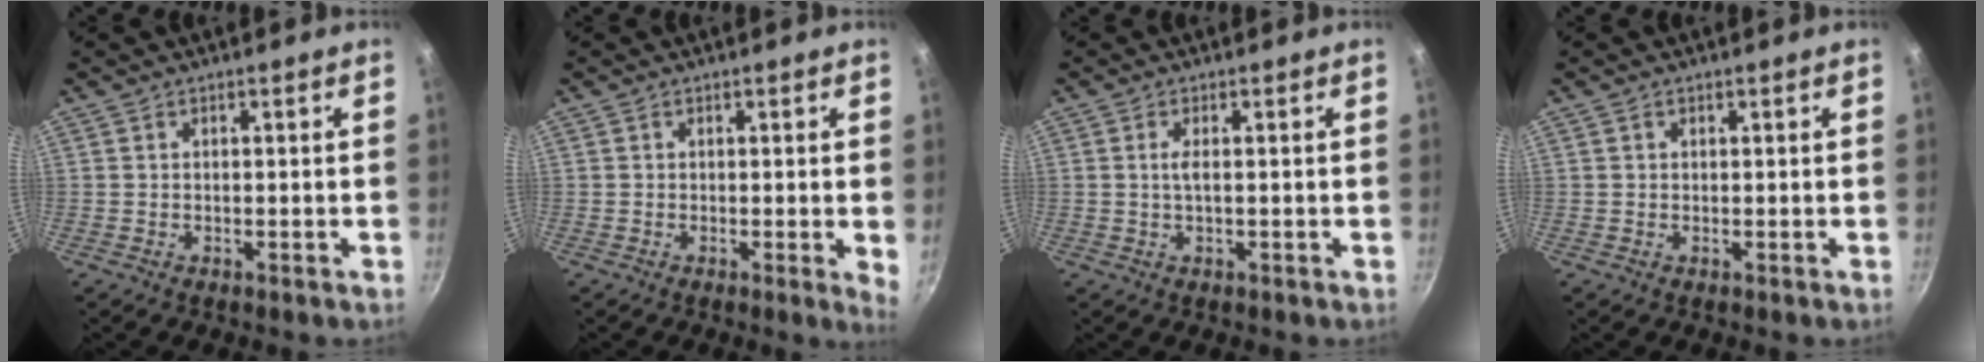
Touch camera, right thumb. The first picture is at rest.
{"total": 3.3, "force": [0.1, 0.5, 3.2], "torque": [-0.036, -0.011, -0.003]}
{"total": 1.9, "force": [0.2, 0.5, 1.8], "torque": [-0.045, 0.001, 0.004]}
{"total": 0.6, "force": [0.3, 0.5, 0.2], "torque": [-0.003, 0.003, 0.004]}